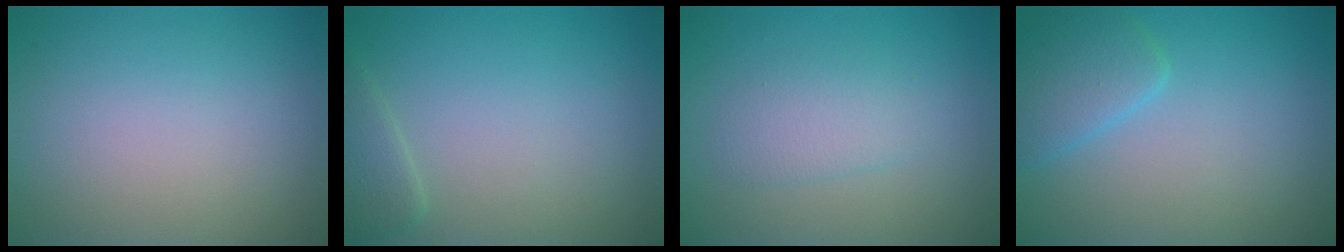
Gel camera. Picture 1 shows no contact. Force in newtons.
{"total": 1.6, "press": 1.6, "slide": 0.1}
{"total": 2.1, "press": 2.1, "slide": 0.1}
{"total": 2.9, "press": 2.9, "slide": 0.2}